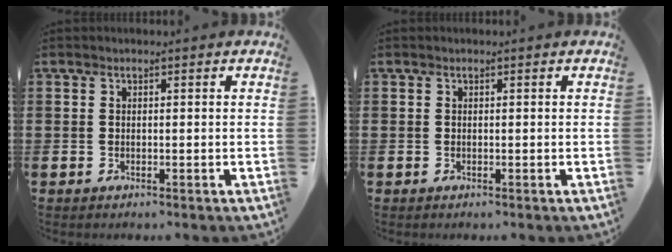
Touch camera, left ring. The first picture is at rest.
{"total": 0.0}